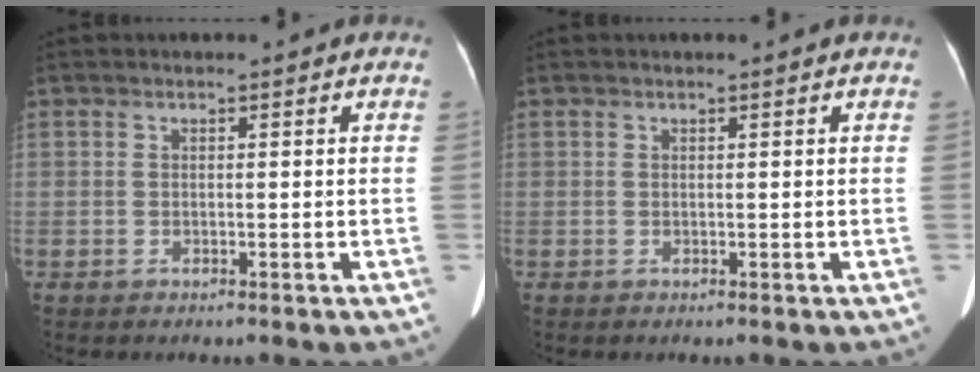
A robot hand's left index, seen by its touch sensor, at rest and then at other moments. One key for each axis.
{"total": 0.0}